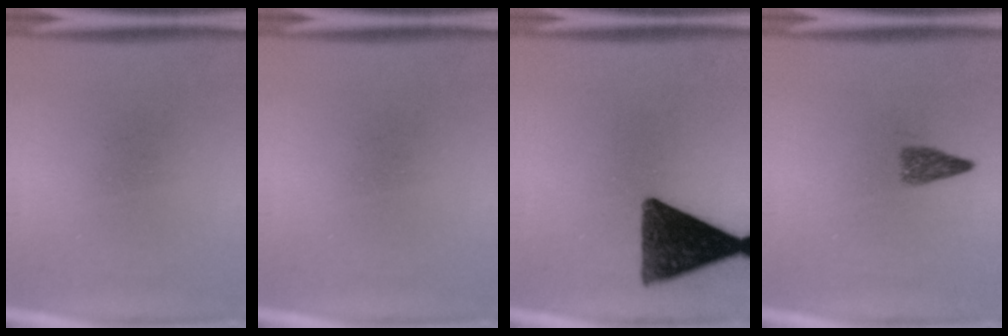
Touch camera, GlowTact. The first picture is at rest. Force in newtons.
{"total": 0.0}
{"total": 12.4}
{"total": 2.3}